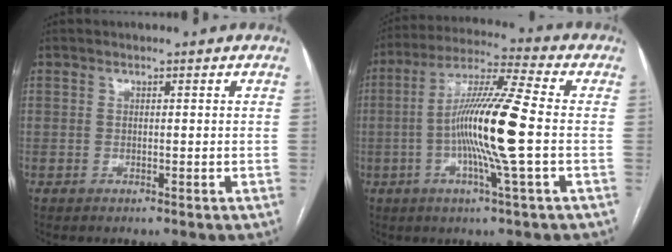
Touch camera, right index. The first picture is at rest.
{"total": 13.8, "force": [-1.9, -0.8, 13.6], "torque": [-0.252, -0.001, -0.046]}